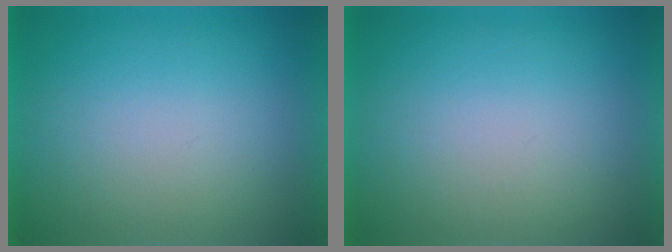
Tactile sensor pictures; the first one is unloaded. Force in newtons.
{"total": 1.0}